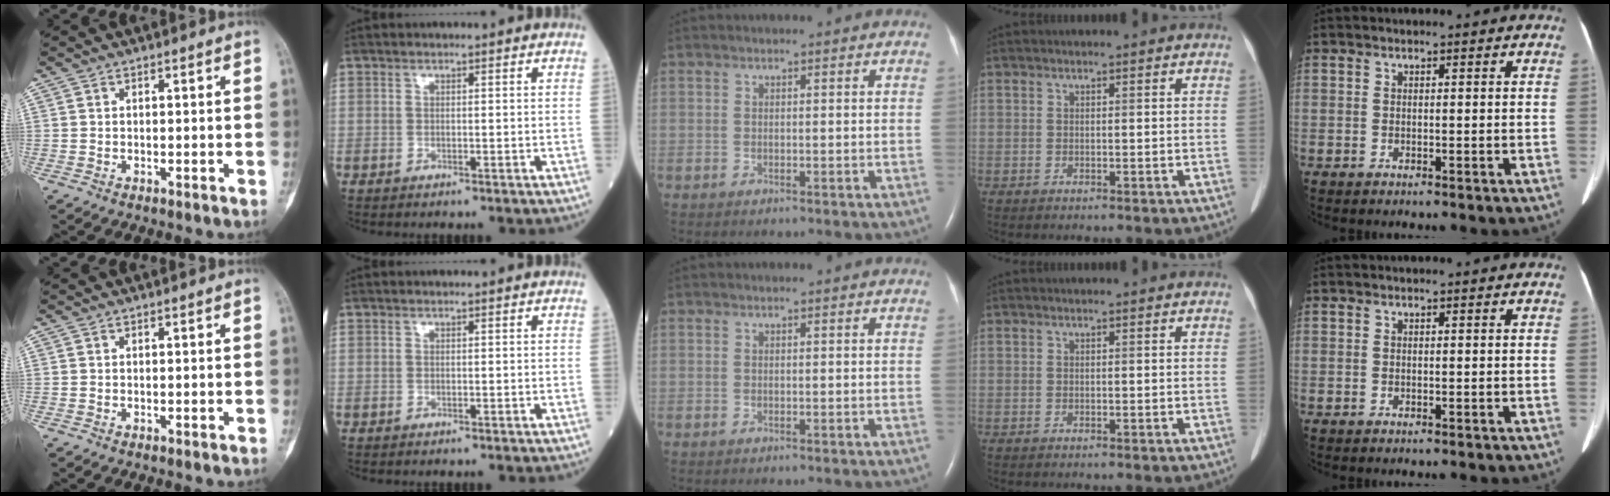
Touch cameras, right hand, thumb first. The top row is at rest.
{}